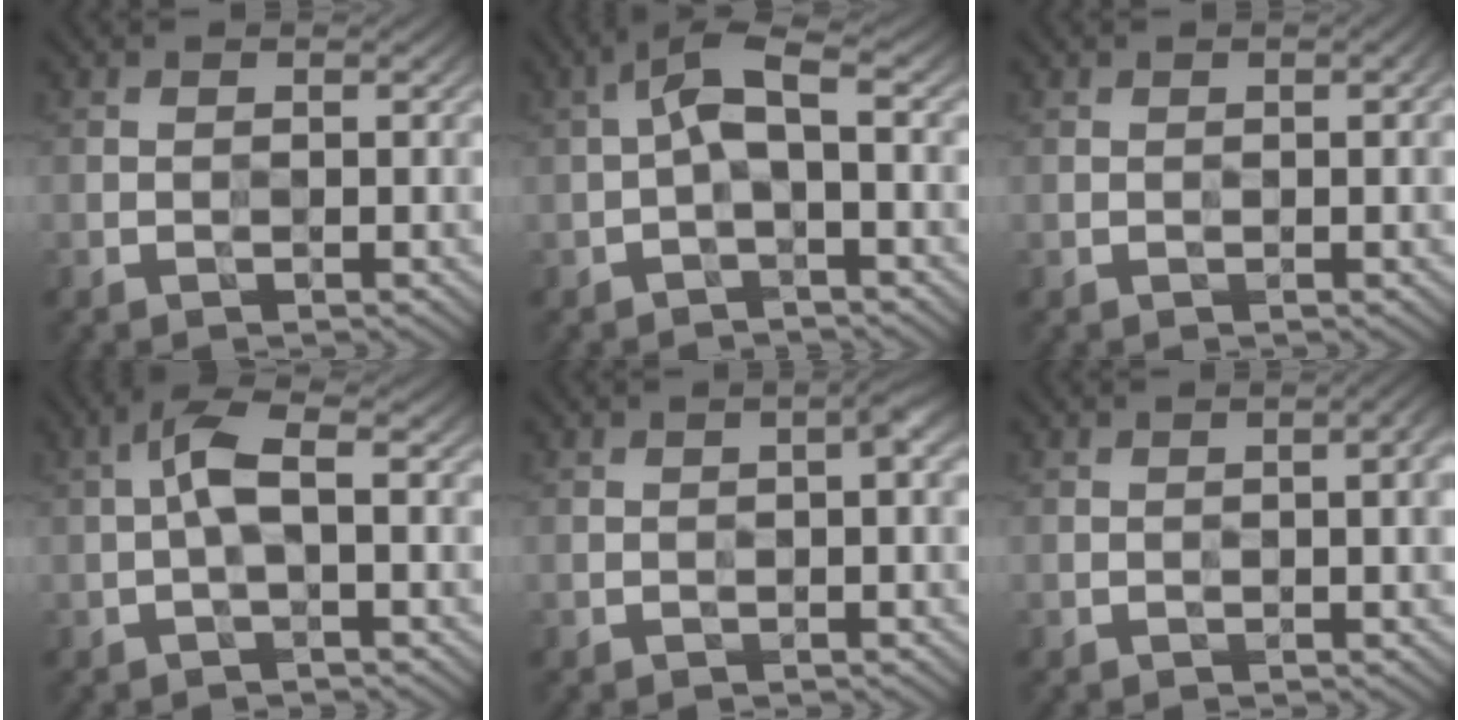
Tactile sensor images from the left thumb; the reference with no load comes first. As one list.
[{"total": 4.6, "force": [-0.1, 1.4, 4.4], "torque": [-0.092, 0.018, -0.015]}, {"total": 1.4, "force": [0.2, 0.2, 1.3], "torque": [-0.021, 0.002, 0.003]}, {"total": 3.9, "force": [0.1, 1.0, 3.8], "torque": [-0.083, 0.015, -0.007]}, {"total": 1.8, "force": [0.4, 0.1, 1.7], "torque": [-0.030, 0.005, 0.005]}, {"total": 3.5, "force": [0.3, 0.8, 3.4], "torque": [-0.046, 0.005, 0.004]}]